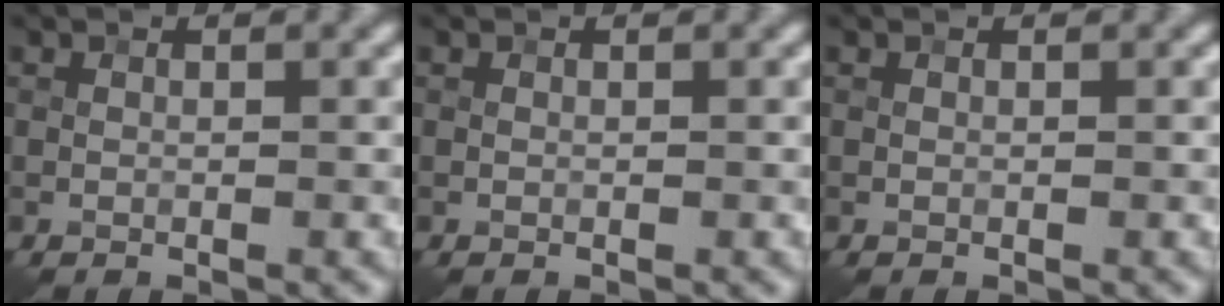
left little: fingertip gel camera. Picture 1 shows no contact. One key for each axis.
{"total": 0.0}
{"total": 0.0}